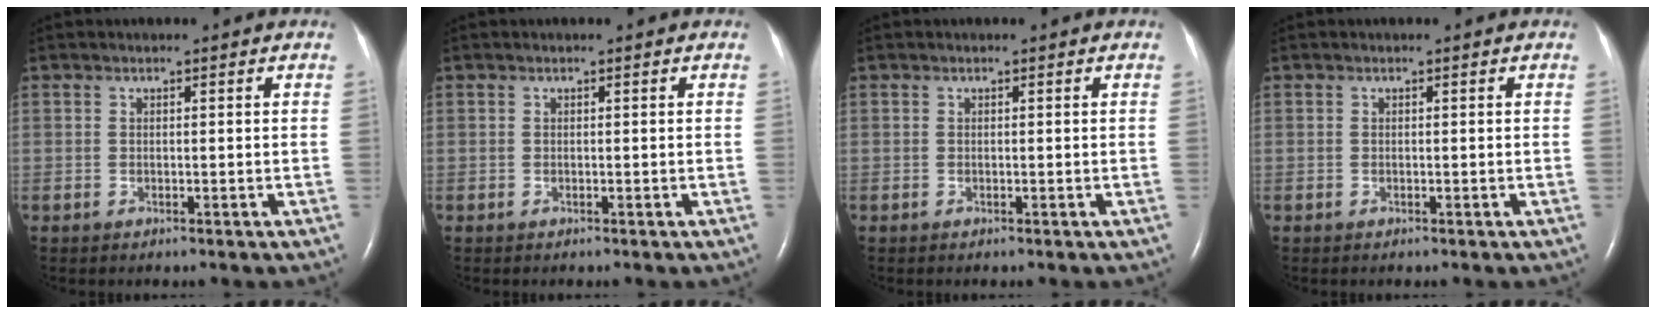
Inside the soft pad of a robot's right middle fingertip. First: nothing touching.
{"total": 0.0}
{"total": 0.0}
{"total": 0.0}